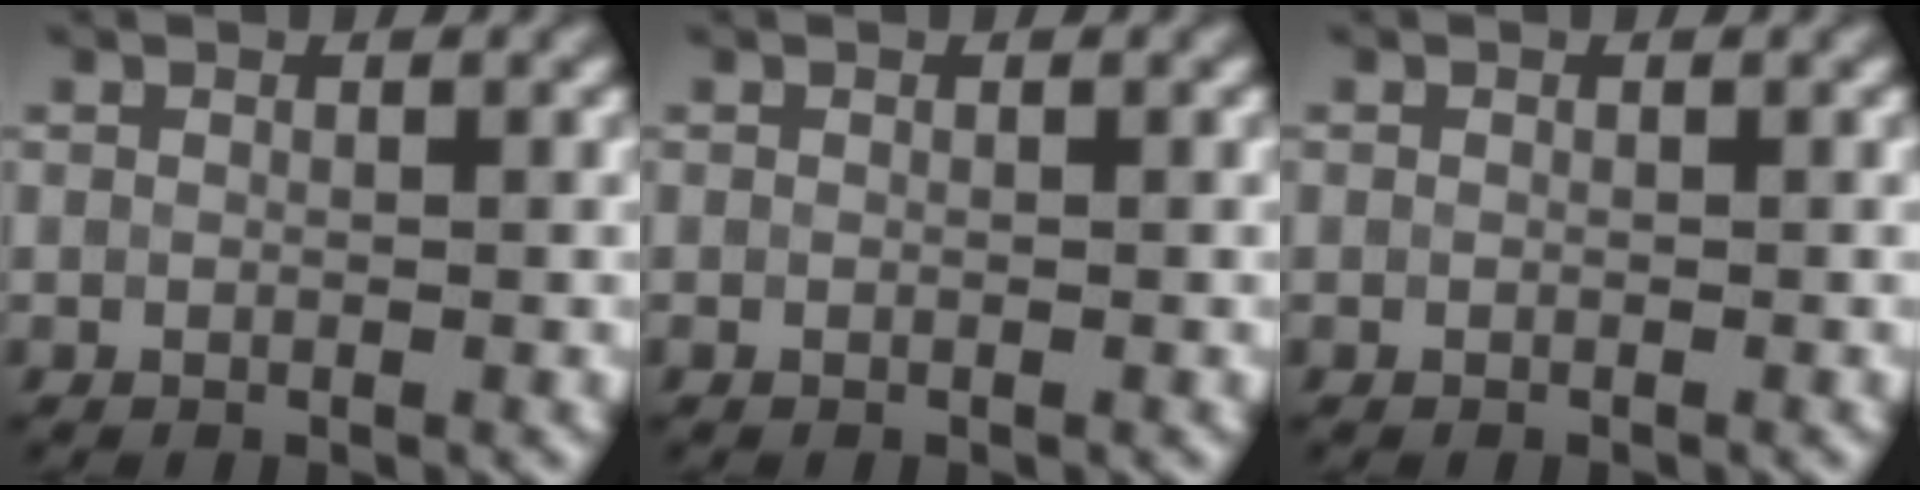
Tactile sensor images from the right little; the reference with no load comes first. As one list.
[{"total": 0.0}, {"total": 0.9, "force": [-0.4, -0.1, -0.8], "torque": [0.014, 0.002, 0.000]}]